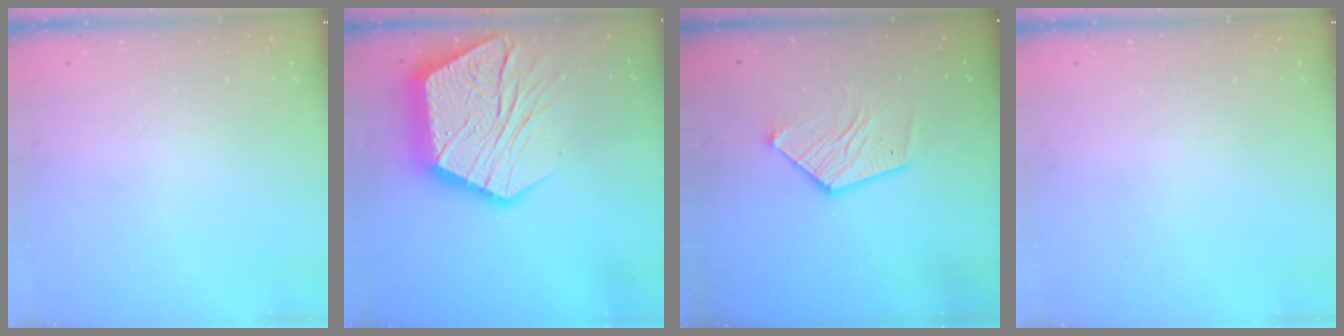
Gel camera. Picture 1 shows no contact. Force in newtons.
{"total": 27.1, "press": 27.0, "slide": 2.2}
{"total": 12.5, "press": 12.4, "slide": 1.3}
{"total": 0.0}